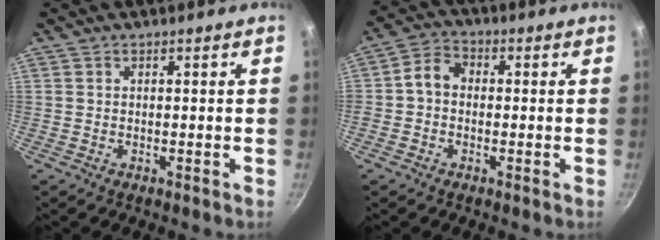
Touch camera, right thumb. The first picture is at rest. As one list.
[{"total": 4.9, "force": [-0.4, 4.0, 2.9], "torque": [-0.037, 0.018, -0.025]}]